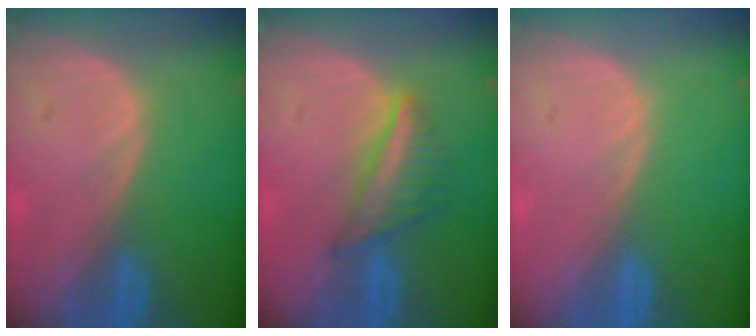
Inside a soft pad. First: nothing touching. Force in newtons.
{"total": 5.6, "press": 5.5, "slide": 1.1}
{"total": 0.0}